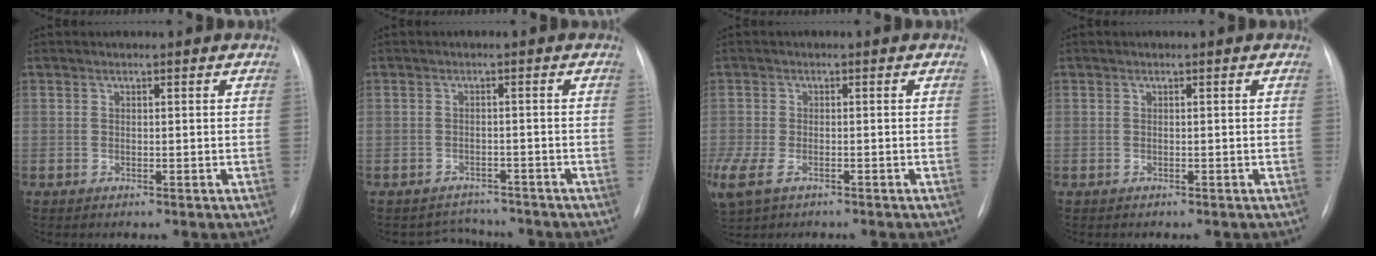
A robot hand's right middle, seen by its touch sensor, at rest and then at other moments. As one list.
[{"total": 3.8, "force": [-3.5, 1.2, -0.8], "torque": [0.007, 0.015, -0.048]}, {"total": 10.4, "force": [-6.1, 5.4, 6.5], "torque": [-0.178, -0.017, -0.096]}, {"total": 0.0}]